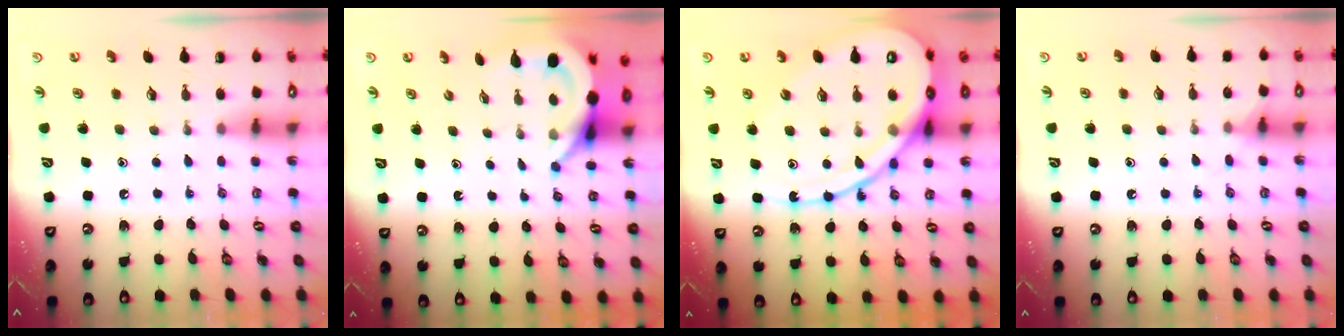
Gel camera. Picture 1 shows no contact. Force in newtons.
{"total": 5.9, "press": 5.9, "slide": 0.4}
{"total": 20.9, "press": 20.8, "slide": 2.3}
{"total": 6.0, "press": 6.0, "slide": 0.6}